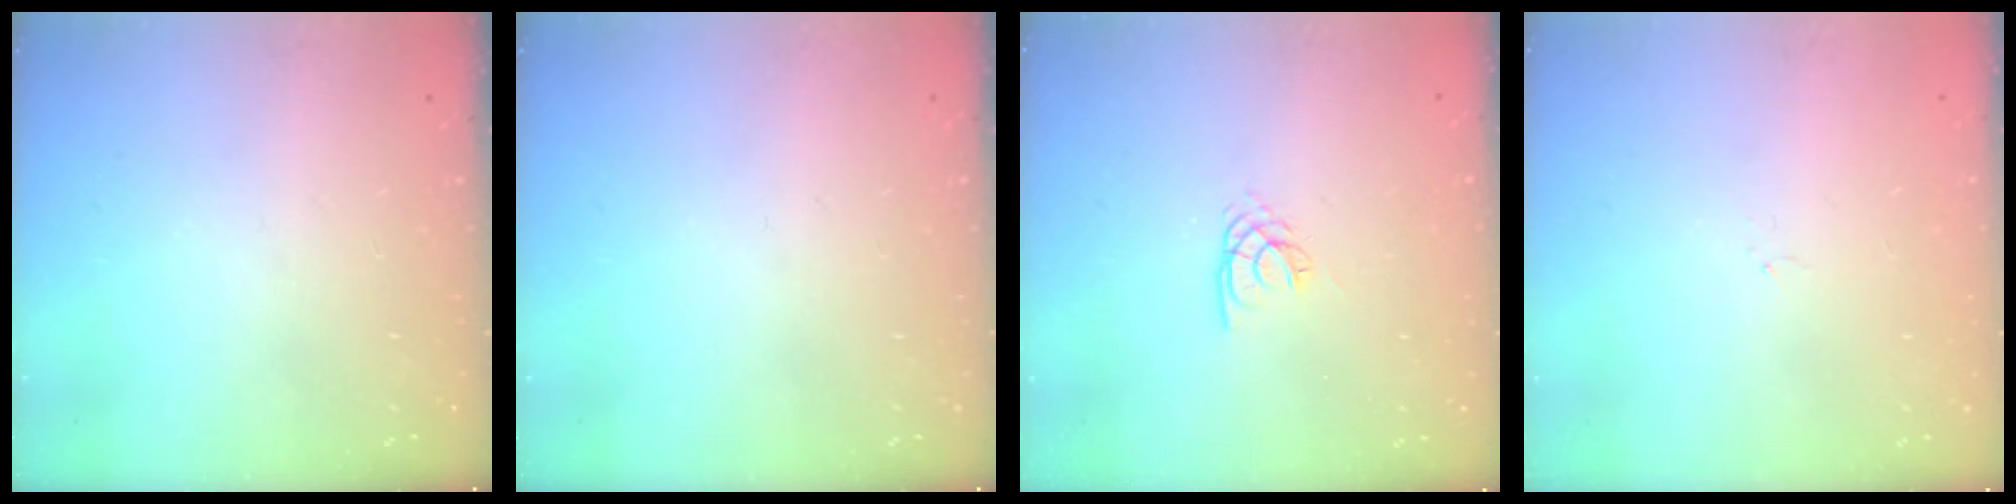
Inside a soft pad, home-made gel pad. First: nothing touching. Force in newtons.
{"total": 0.0}
{"total": 2.2, "press": 2.2, "slide": 0.3}
{"total": 0.0}